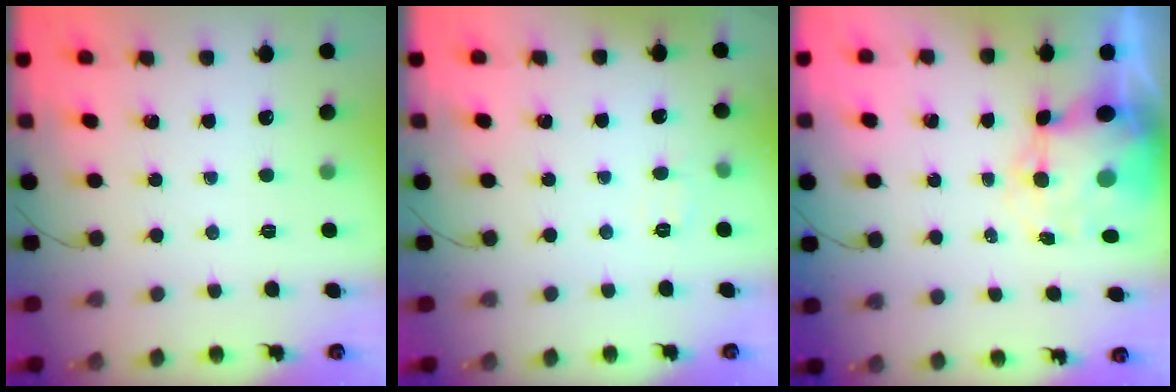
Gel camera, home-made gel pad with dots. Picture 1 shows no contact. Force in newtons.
{"total": 2.9, "press": 2.5, "slide": 1.4}
{"total": 9.4, "press": 9.2, "slide": 2.1}